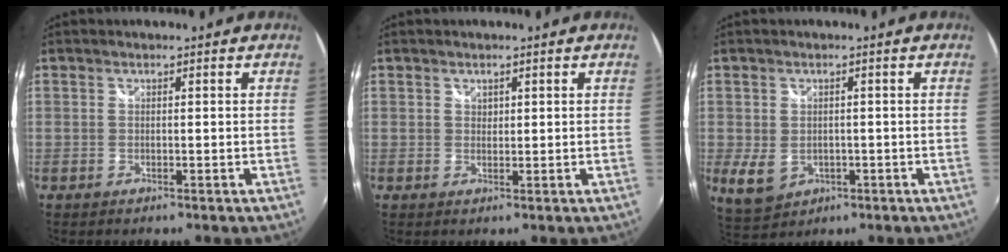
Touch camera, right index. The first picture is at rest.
{"total": 1.0, "force": [0.6, 0.8, 0.2], "torque": [0.001, 0.002, 0.009]}
{"total": 5.5, "force": [-1.1, 4.4, 3.1], "torque": [-0.063, -0.012, -0.008]}